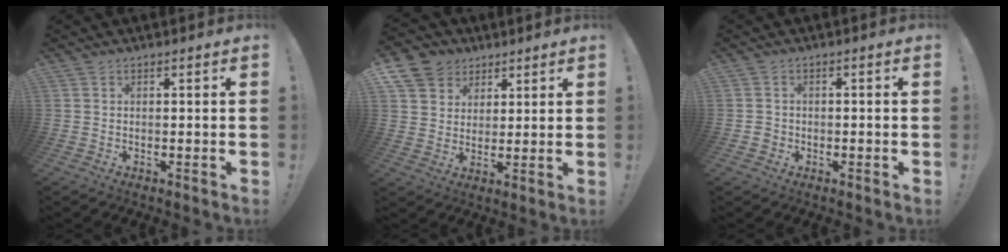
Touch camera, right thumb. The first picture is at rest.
{"total": 9.3, "force": [4.7, 7.7, 2.2], "torque": [-0.037, -0.030, 0.097]}
{"total": 2.1, "force": [-1.3, 1.5, 0.7], "torque": [-0.013, 0.009, -0.023]}